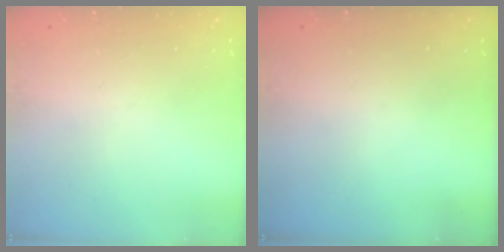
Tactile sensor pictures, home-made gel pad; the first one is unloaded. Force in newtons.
{"total": 0.0}